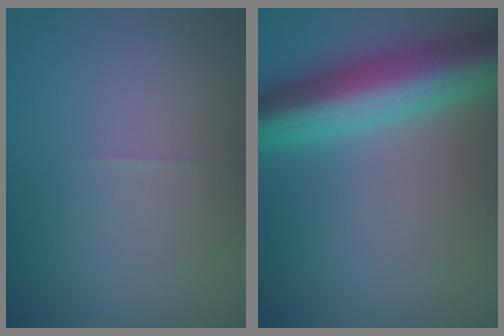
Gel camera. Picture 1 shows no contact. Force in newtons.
{"total": 9.1, "press": 9.0, "slide": 0.5}